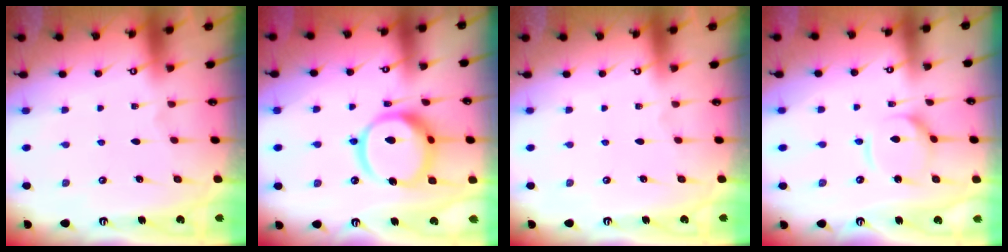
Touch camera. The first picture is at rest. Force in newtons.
{"total": 16.6, "press": 16.5, "slide": 1.8}
{"total": 0.0}
{"total": 8.3, "press": 8.2, "slide": 0.9}